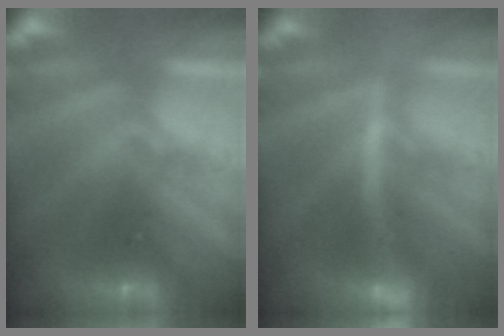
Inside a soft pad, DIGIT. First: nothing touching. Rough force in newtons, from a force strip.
{"total": 2.6}